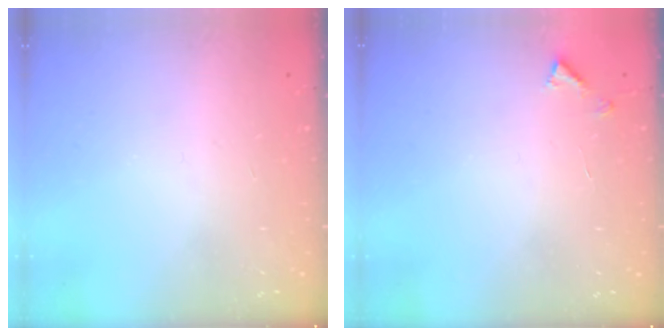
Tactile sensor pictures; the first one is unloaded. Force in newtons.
{"total": 4.3, "press": 4.2, "slide": 0.3}